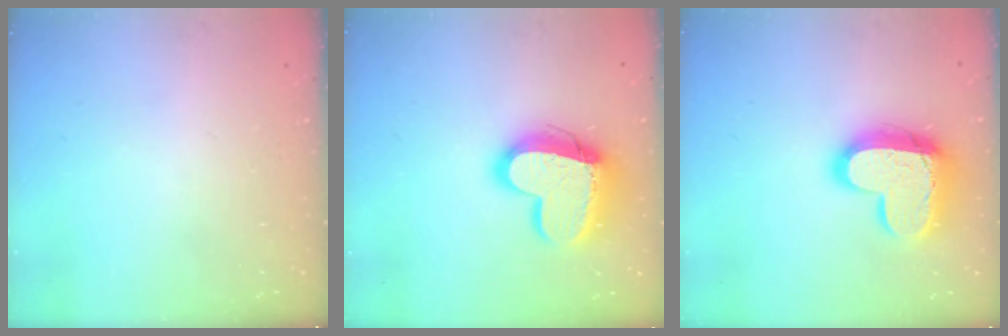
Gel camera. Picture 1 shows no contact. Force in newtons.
{"total": 16.9, "press": 16.8, "slide": 1.5}
{"total": 17.1, "press": 17.0, "slide": 1.6}